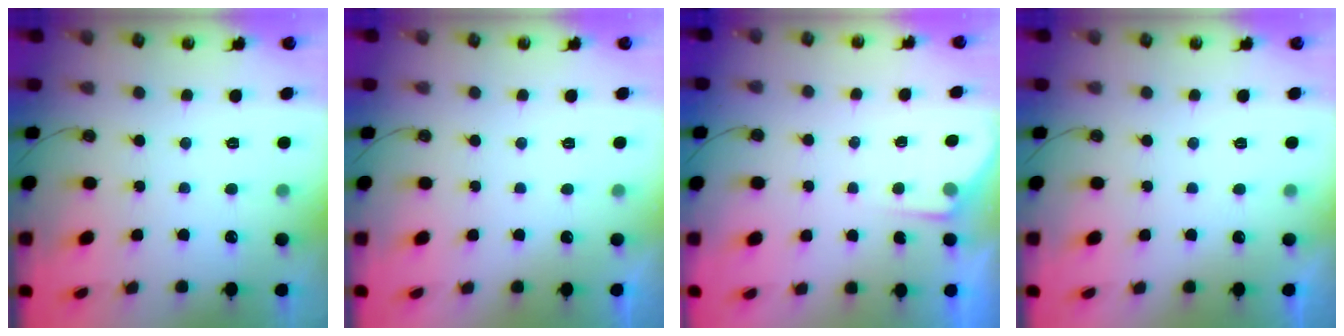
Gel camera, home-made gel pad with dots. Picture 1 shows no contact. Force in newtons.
{"total": 0.0}
{"total": 4.1, "press": 4.0, "slide": 0.5}
{"total": 0.0}